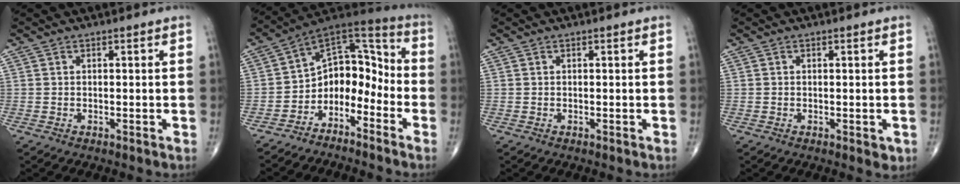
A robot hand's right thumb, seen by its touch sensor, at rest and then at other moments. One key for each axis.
{"total": 11.1, "fx": -5.2, "fy": 7.7, "fz": 6.2, "tx": -0.044, "ty": 0.105, "tz": -0.102}
{"total": 0.0}
{"total": 1.7, "fx": -0.4, "fy": 0.8, "fz": 1.4, "tx": -0.012, "ty": -0.002, "tz": -0.004}